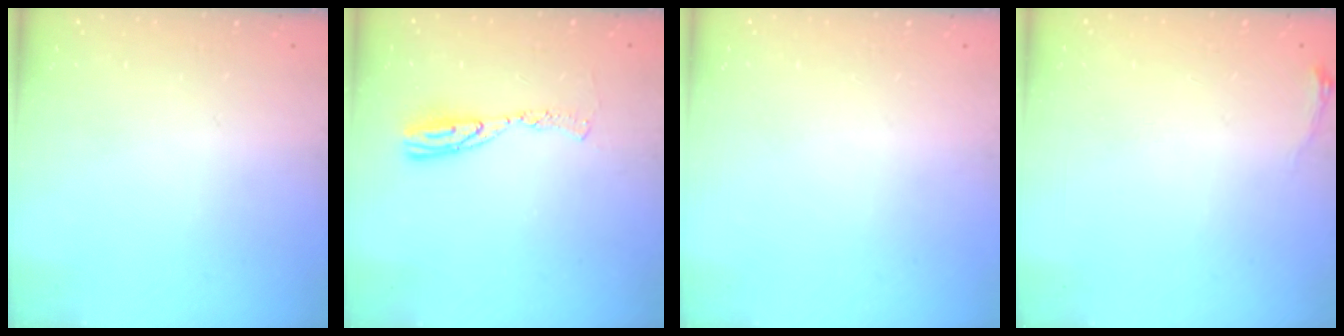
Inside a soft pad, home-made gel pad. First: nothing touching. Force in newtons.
{"total": 8.2, "press": 8.1, "slide": 0.7}
{"total": 0.0}
{"total": 3.1, "press": 3.0, "slide": 0.9}